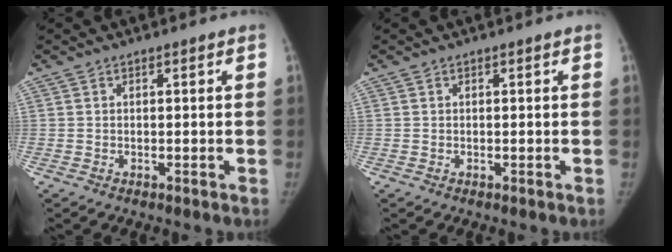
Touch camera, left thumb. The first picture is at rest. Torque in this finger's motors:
{"motor_torque": [0.00, 0.00, 0.17, -0.16, 0.00]}